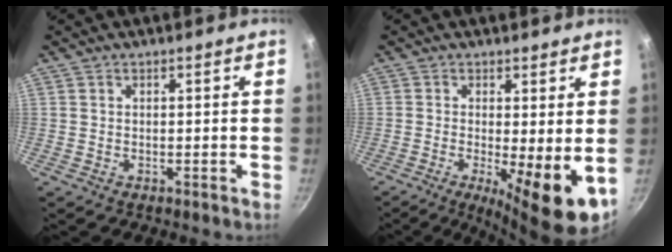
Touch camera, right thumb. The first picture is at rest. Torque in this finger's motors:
{"motor_torque": [0.09, 1.13, 1.54, -0.56, 0.10]}